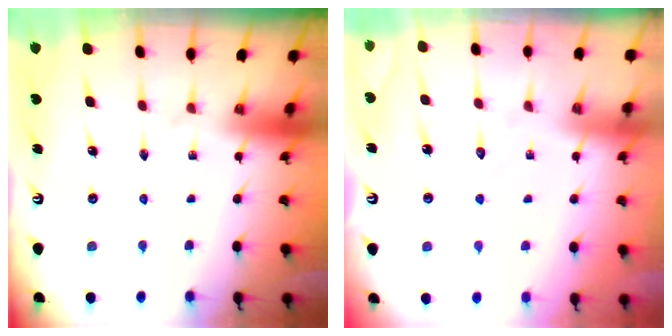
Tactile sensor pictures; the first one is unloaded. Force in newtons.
{"total": 5.3, "press": 5.3, "slide": 0.3}